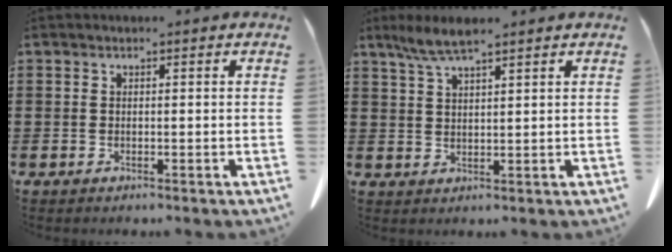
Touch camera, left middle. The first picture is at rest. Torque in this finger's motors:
{"motor_torque": [0.06, -0.02, 0.28, 0.06]}